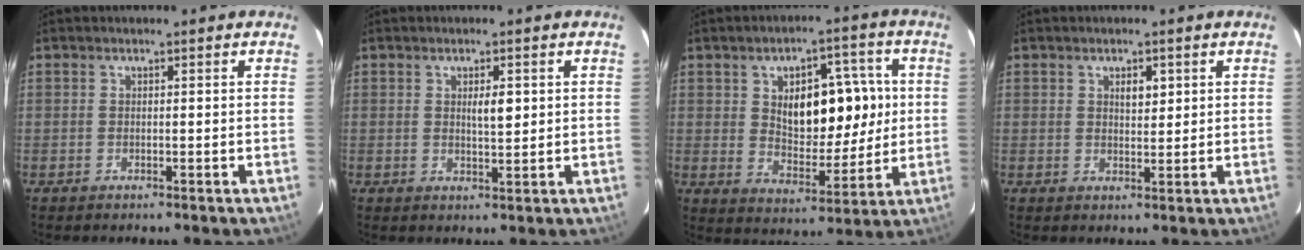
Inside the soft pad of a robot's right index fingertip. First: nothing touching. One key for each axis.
{"total": 2.8, "fx": 0.8, "fy": 0.7, "fz": 2.6, "tx": -0.043, "ty": -0.002, "tz": 0.013}
{"total": 12.3, "fx": 2.3, "fy": 6.2, "fz": 10.4, "tx": -0.152, "ty": 0.018, "tz": 0.045}
{"total": 2.5, "fx": 1.1, "fy": 1.2, "fz": 1.9, "tx": -0.029, "ty": 0.001, "tz": 0.018}